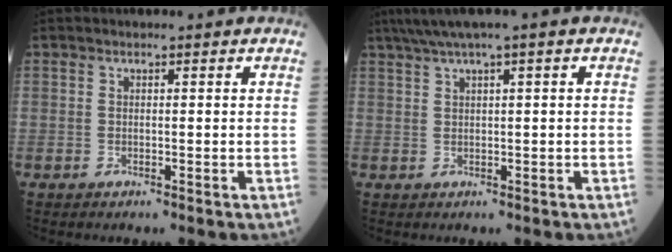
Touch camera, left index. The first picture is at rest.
{"total": 4.9, "force": [3.2, -0.5, 3.6], "torque": [-0.073, 0.029, 0.065]}